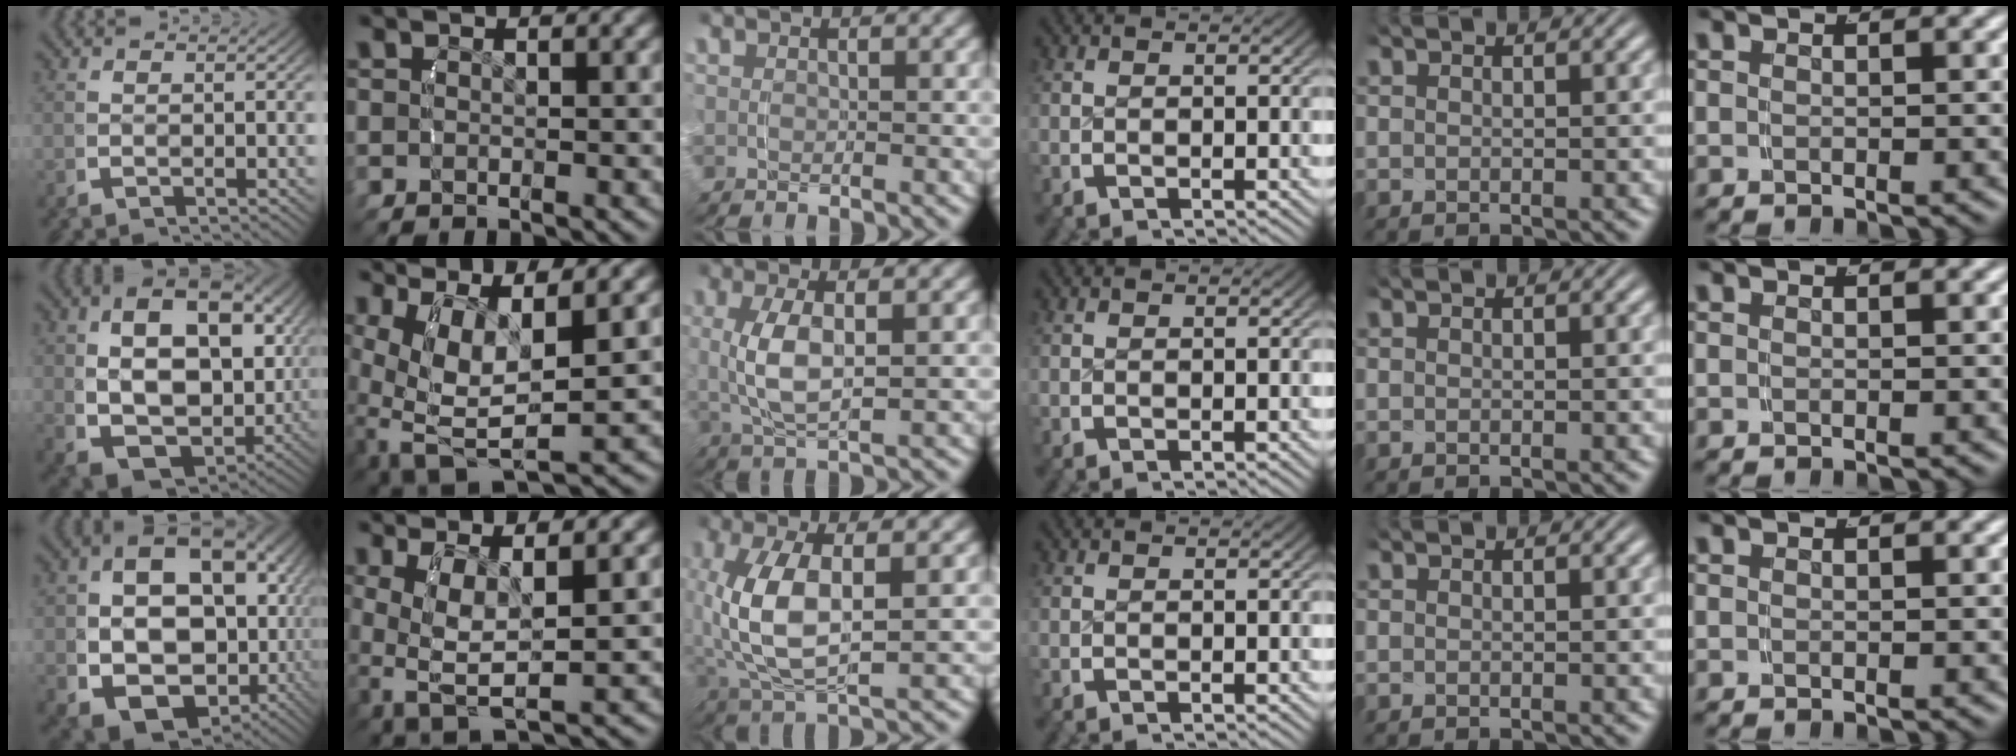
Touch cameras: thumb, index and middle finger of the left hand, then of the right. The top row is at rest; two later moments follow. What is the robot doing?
{"motion": "grasp_and_lifting", "object": "towel"}